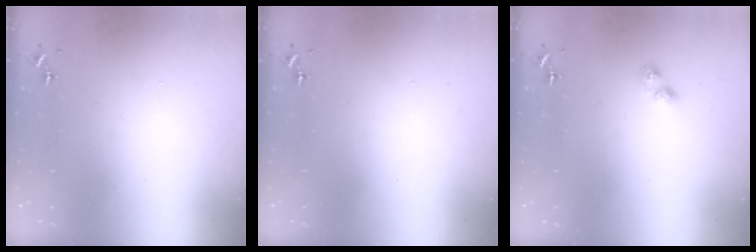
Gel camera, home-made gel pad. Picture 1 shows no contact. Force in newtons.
{"total": 0.0}
{"total": 3.4, "press": 3.3, "slide": 0.6}